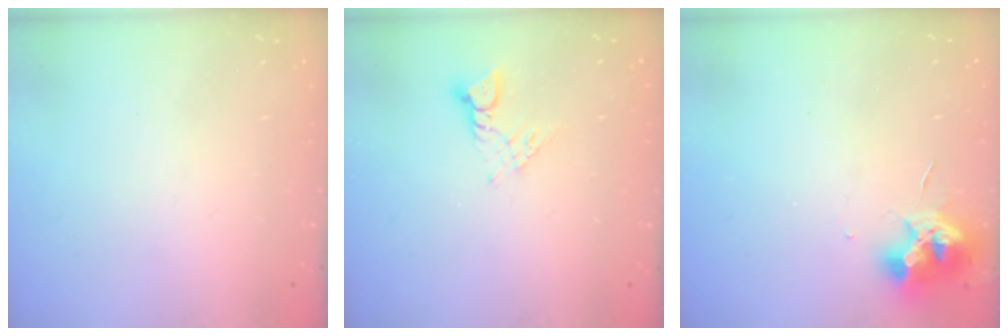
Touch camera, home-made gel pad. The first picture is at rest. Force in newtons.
{"total": 5.5, "press": 5.5, "slide": 0.3}
{"total": 12.2, "press": 12.2, "slide": 0.4}